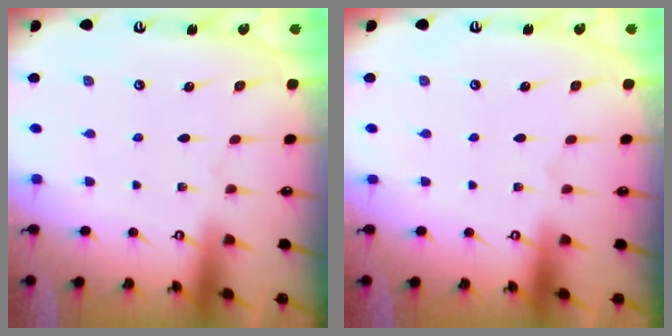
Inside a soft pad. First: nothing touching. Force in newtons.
{"total": 0.0}